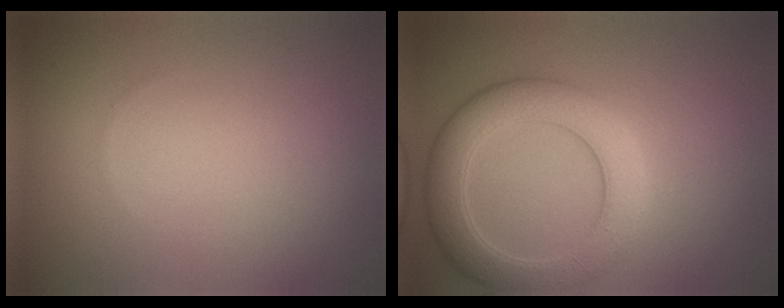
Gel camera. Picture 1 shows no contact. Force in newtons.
{"total": 6.0, "press": 6.0, "slide": 0.1}